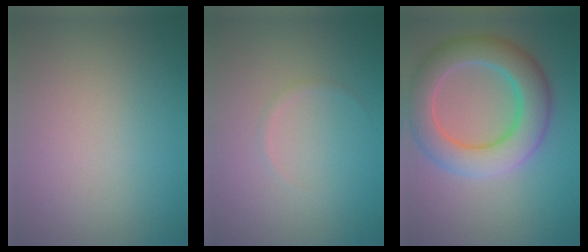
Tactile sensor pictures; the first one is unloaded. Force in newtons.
{"total": 0.5, "press": 0.5, "slide": 0.0}
{"total": 7.4, "press": 7.4, "slide": 0.5}